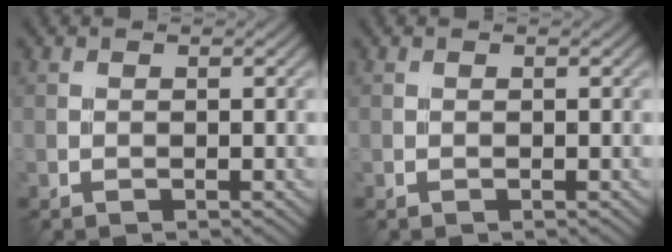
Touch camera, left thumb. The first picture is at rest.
{"total": 0.0}